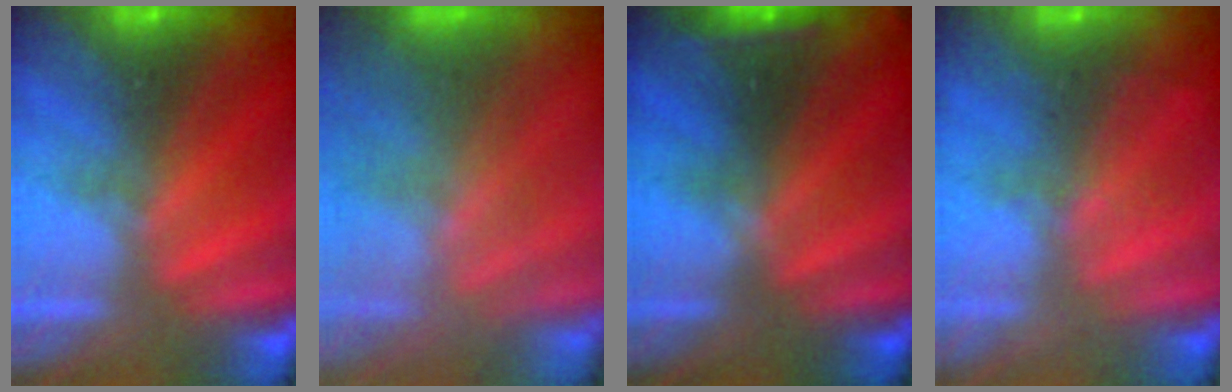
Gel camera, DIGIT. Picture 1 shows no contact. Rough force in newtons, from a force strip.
{"total": 3.6}
{"total": 3.1}
{"total": 2.0}